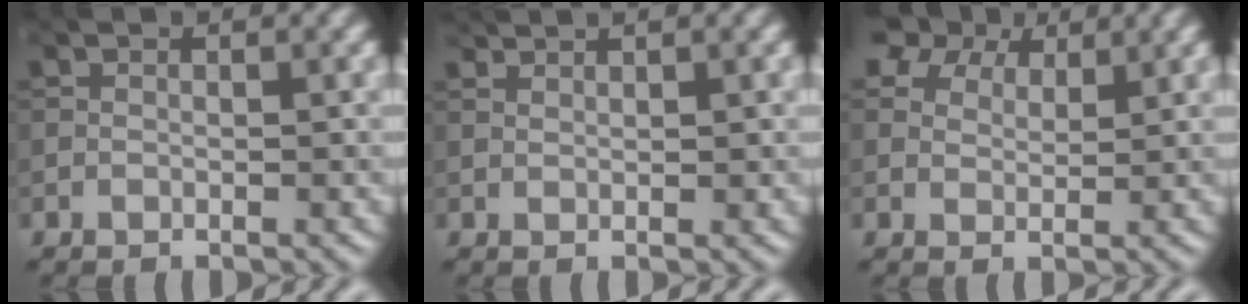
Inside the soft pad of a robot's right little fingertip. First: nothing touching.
{"total": 1.3, "force": [1.2, 0.1, 0.4], "torque": [-0.009, -0.001, 0.021]}
{"total": 6.5, "force": [4.9, 3.4, 2.6], "torque": [-0.063, 0.003, 0.082]}